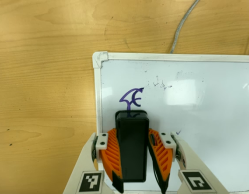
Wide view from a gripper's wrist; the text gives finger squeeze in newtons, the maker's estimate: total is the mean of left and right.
{"total": 12.8, "left": 13.3, "right": 12.2}